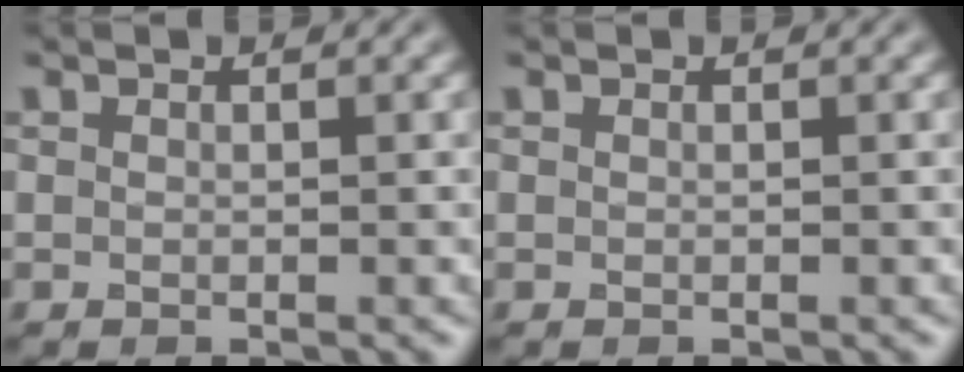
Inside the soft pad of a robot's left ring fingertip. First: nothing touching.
{"total": 0.0}